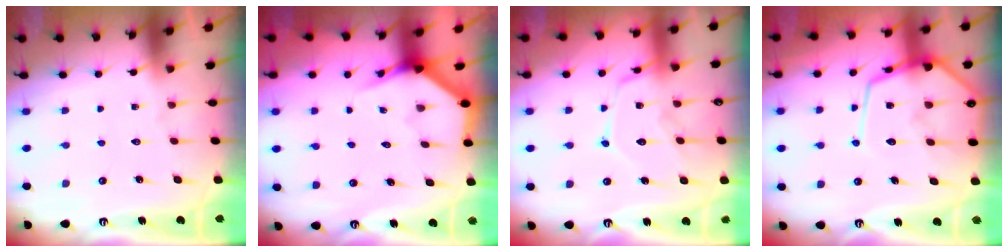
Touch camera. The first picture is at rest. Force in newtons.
{"total": 3.9, "press": 3.9, "slide": 0.4}
{"total": 12.1, "press": 12.1, "slide": 0.8}
{"total": 14.1, "press": 14.1, "slide": 1.2}